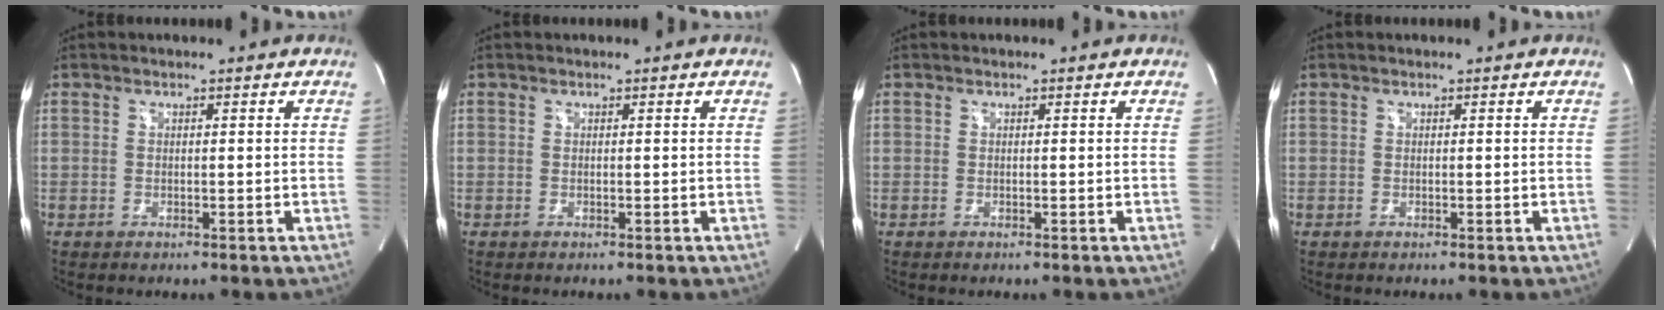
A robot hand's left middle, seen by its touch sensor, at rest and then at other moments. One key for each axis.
{"total": 0.0}
{"total": 0.0}
{"total": 0.0}